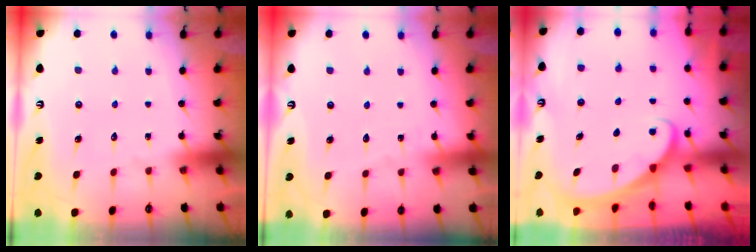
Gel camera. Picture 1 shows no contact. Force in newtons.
{"total": 1.6, "press": 1.6, "slide": 0.2}
{"total": 2.5, "press": 2.5, "slide": 0.3}